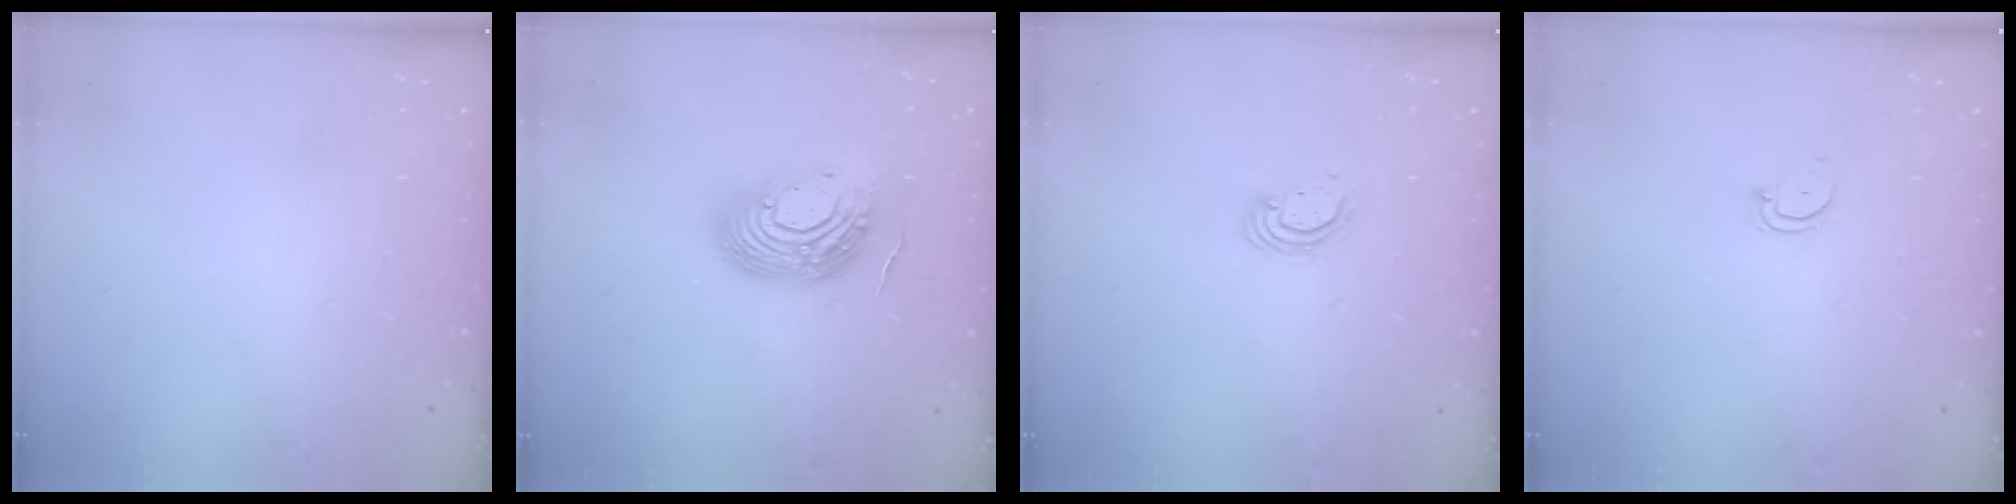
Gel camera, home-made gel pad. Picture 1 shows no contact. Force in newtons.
{"total": 14.4, "press": 14.3, "slide": 1.4}
{"total": 2.2, "press": 2.2, "slide": 0.2}
{"total": 2.3, "press": 2.3, "slide": 0.2}